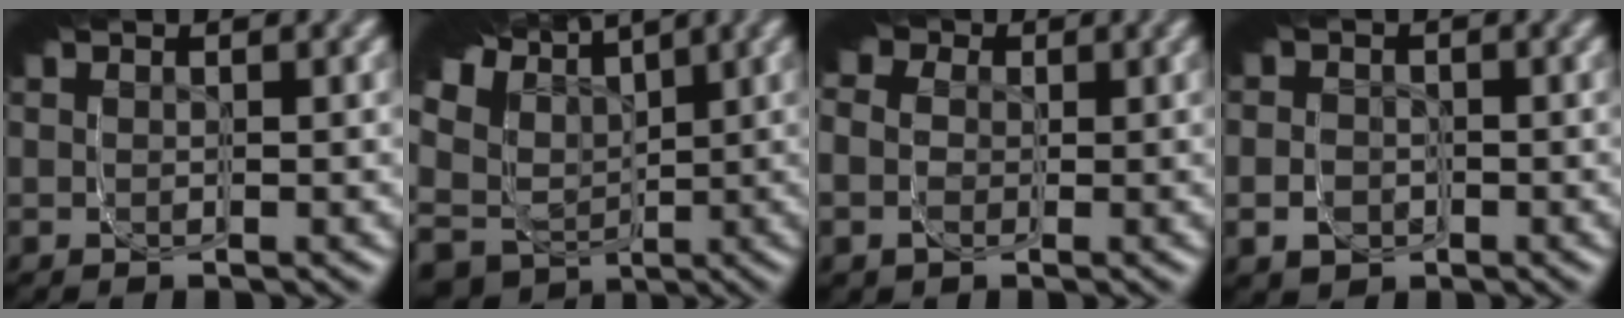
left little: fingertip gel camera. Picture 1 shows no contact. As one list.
[{"total": 14.8, "force": [-2.4, 11.1, 9.5], "torque": [-0.155, -0.013, -0.048]}, {"total": 8.9, "force": [1.1, 7.4, 4.8], "torque": [-0.055, 0.008, 0.002]}, {"total": 2.5, "force": [-0.6, 2.4, 0.6], "torque": [-0.004, -0.014, -0.008]}]